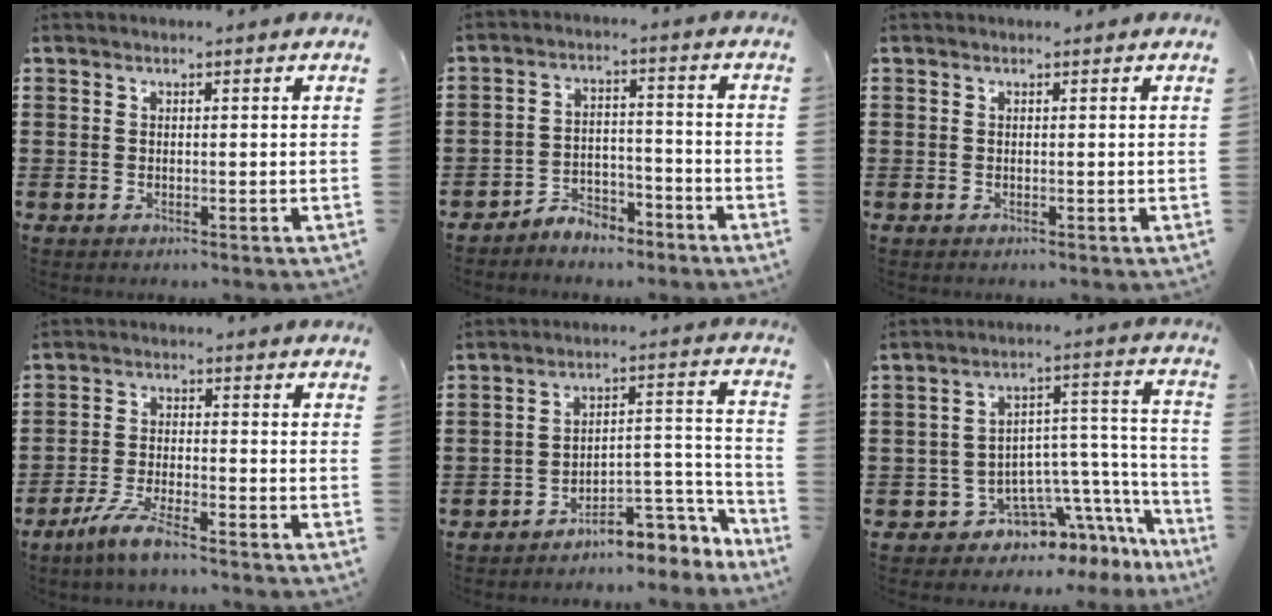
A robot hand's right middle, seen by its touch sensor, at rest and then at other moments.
{"total": 4.5, "force": [-4.4, 1.1, 0.1], "torque": [-0.008, 0.007, -0.090]}
{"total": 0.0}
{"total": 5.6, "force": [-4.4, 0.5, 3.4], "torque": [-0.084, -0.014, -0.084]}
{"total": 5.8, "force": [-5.1, 1.8, 2.2], "torque": [-0.027, 0.001, -0.098]}
{"total": 5.5, "force": [-4.4, 3.0, 1.3], "torque": [-0.039, -0.019, -0.080]}